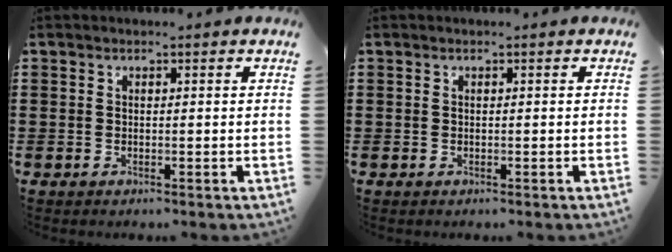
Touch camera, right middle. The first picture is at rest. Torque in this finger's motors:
{"motor_torque": [-0.05, -0.14, 0.00, 0.00]}